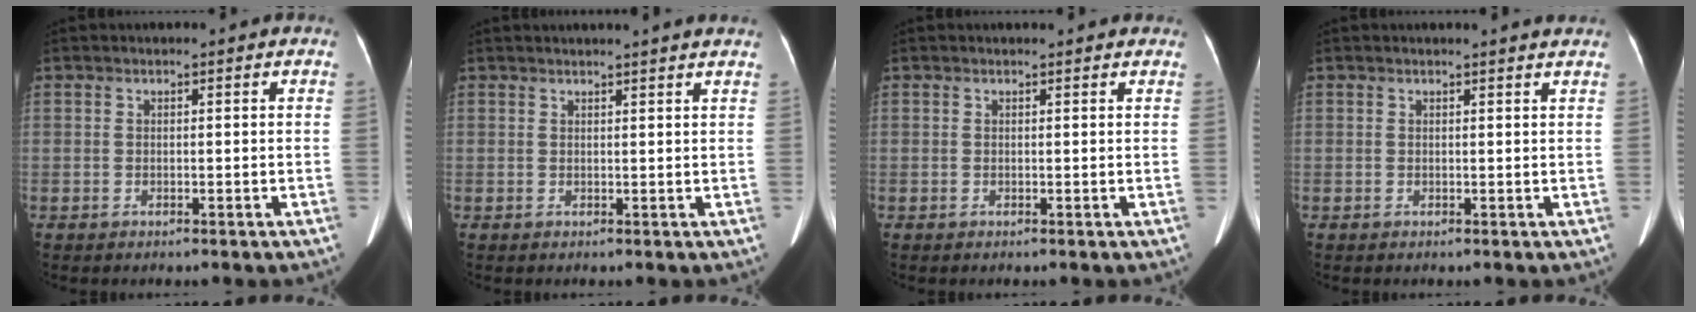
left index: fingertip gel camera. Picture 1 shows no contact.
{"total": 5.8, "force": [5.3, -0.5, 2.2], "torque": [-0.027, 0.017, 0.050]}
{"total": 2.6, "force": [2.3, 0.9, 0.8], "torque": [-0.012, 0.014, 0.019]}
{"total": 2.0, "force": [1.9, 0.0, 0.3], "torque": [-0.011, 0.002, 0.014]}